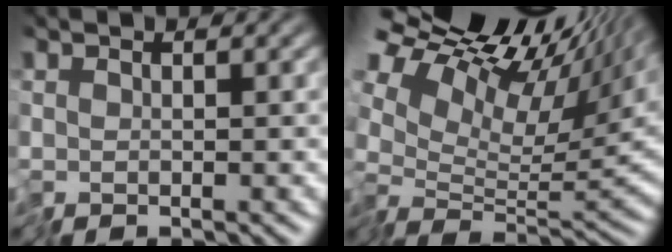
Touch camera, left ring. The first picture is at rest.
{"total": 14.0, "force": [8.4, 6.3, 9.2], "torque": [-0.184, 0.040, 0.143]}